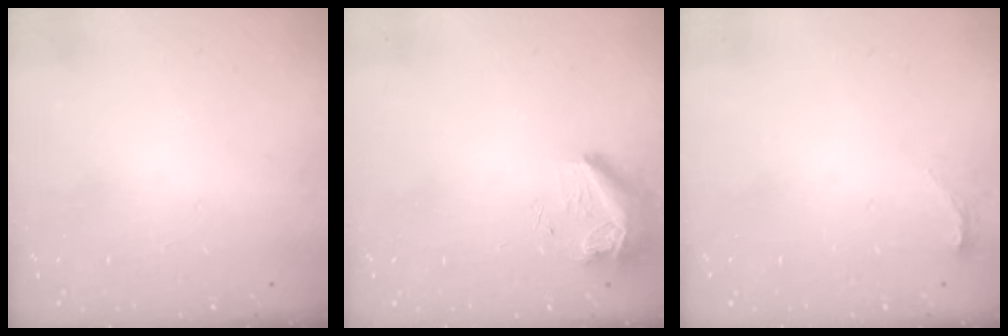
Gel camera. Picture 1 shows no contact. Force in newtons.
{"total": 8.3, "press": 8.2, "slide": 0.9}
{"total": 3.7, "press": 3.4, "slide": 1.5}